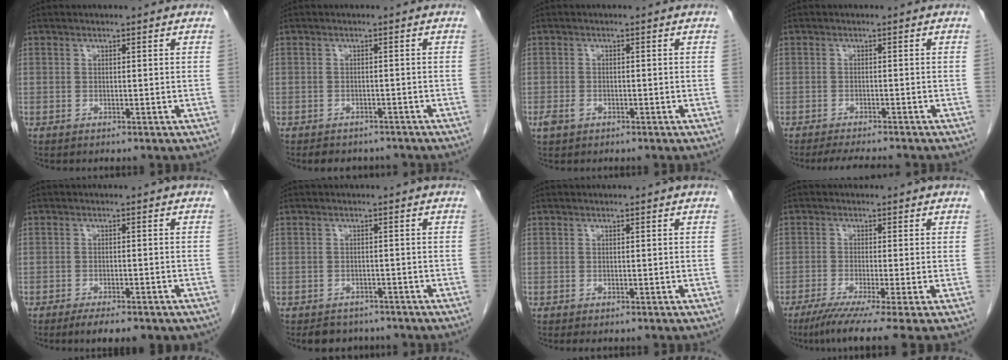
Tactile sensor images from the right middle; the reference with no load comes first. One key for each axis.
{"total": 5.3, "fx": -4.6, "fy": 2.3, "fz": 1.2, "tx": -0.011, "ty": 0.005, "tz": -0.054}
{"total": 1.9, "fx": -0.9, "fy": 1.2, "fz": 1.0, "tx": -0.021, "ty": 0.002, "tz": -0.012}
{"total": 5.6, "fx": -5.1, "fy": 0.4, "fz": 2.3, "tx": -0.029, "ty": -0.014, "tz": -0.077}
{"total": 7.1, "fx": -5.3, "fy": 2.1, "fz": 4.3, "tx": -0.049, "ty": -0.008, "tz": -0.065}
{"total": 4.6, "fx": -4.0, "fy": 2.3, "fz": 0.6, "tx": -0.005, "ty": 0.005, "tz": -0.052}
{"total": 0.7, "fx": -0.5, "fy": 0.4, "fz": 0.3, "tx": -0.005, "ty": 0.000, "tz": -0.004}
{"total": 8.6, "fx": -6.4, "fy": -1.4, "fz": 5.7, "tx": -0.079, "ty": -0.029, "tz": -0.099}